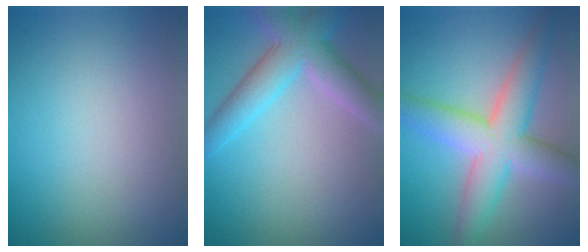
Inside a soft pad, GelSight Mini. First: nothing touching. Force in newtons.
{"total": 5.5, "press": 5.4, "slide": 0.4}
{"total": 7.2, "press": 7.2, "slide": 0.2}